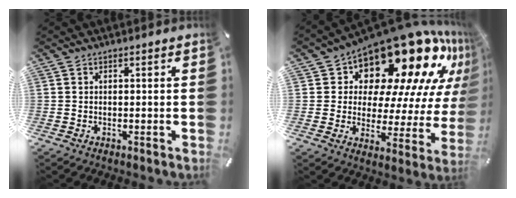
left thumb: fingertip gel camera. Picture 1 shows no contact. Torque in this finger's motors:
{"motor_torque": [2.38, 2.37, 1.59, -1.18, 0.21]}